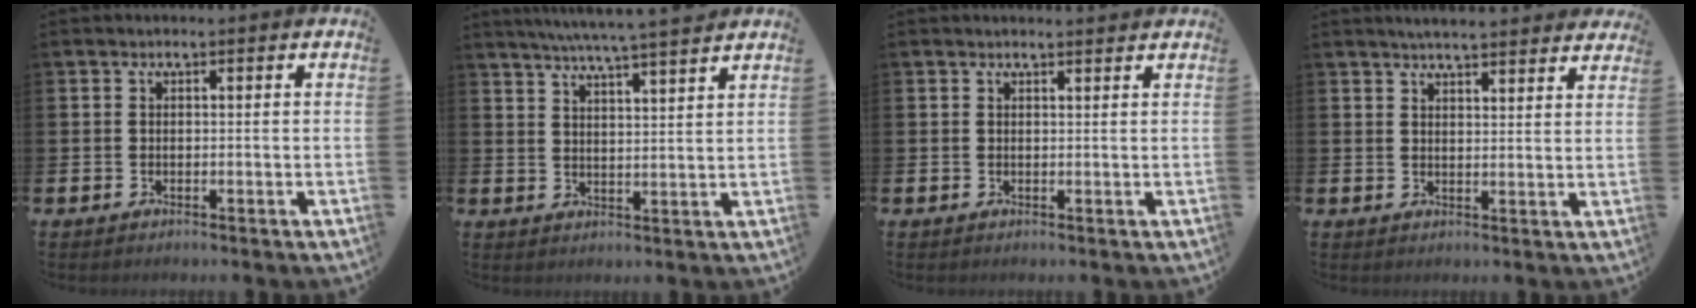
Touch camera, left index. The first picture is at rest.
{"total": 6.3, "force": [5.9, -0.7, 1.8], "torque": [-0.040, -0.037, 0.102]}
{"total": 1.1, "force": [1.0, 0.0, 0.1], "torque": [0.009, -0.007, 0.017]}
{"total": 4.2, "force": [4.1, 0.0, 0.7], "torque": [-0.020, -0.019, 0.074]}